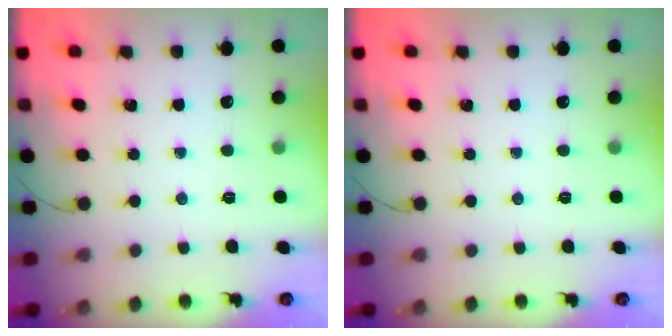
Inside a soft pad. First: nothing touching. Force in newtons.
{"total": 0.0}